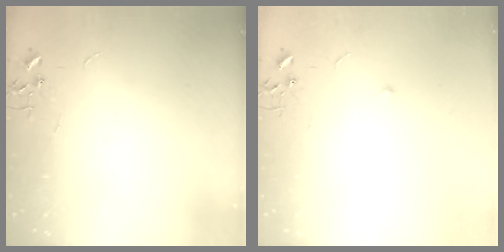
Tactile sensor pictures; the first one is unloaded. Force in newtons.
{"total": 4.9, "press": 4.7, "slide": 1.1}